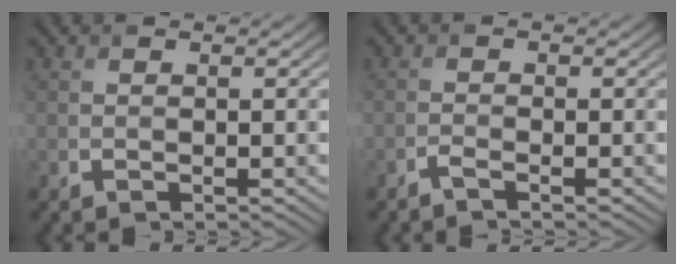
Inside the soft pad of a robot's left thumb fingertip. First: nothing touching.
{"total": 1.2, "force": [-0.9, 0.0, 0.7], "torque": [-0.014, 0.001, -0.024]}